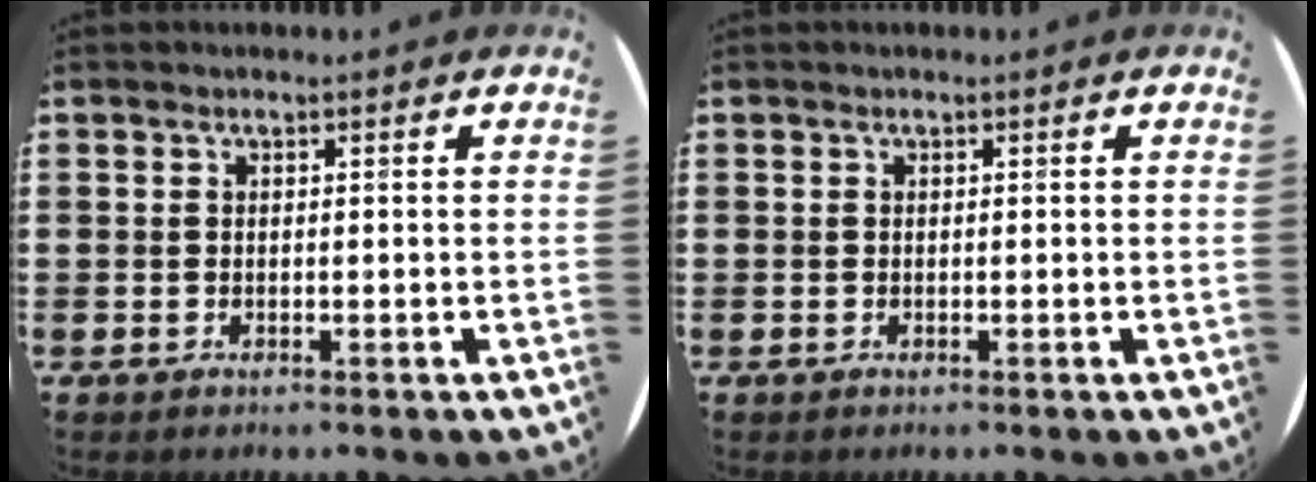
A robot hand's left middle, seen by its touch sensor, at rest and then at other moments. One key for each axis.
{"total": 0.0}